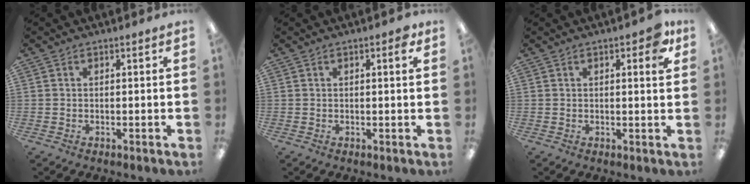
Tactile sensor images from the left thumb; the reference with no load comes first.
{"total": 1.9, "force": [0.9, 0.4, 1.7], "torque": [-0.019, -0.003, 0.010]}
{"total": 4.8, "force": [2.3, 1.5, 3.9], "torque": [-0.049, -0.007, 0.033]}